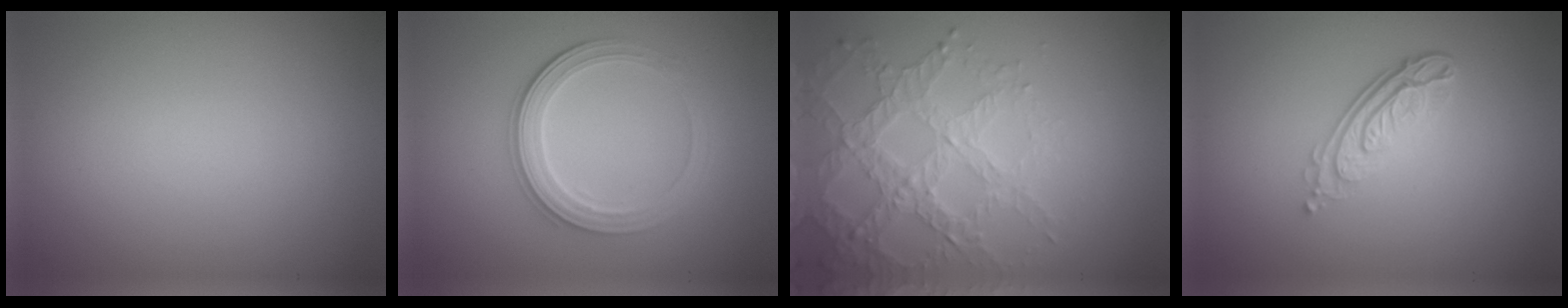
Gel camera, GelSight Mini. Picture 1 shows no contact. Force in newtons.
{"total": 3.9, "press": 3.4, "slide": 2.0}
{"total": 4.7, "press": 4.2, "slide": 2.2}
{"total": 4.1, "press": 2.9, "slide": 3.0}